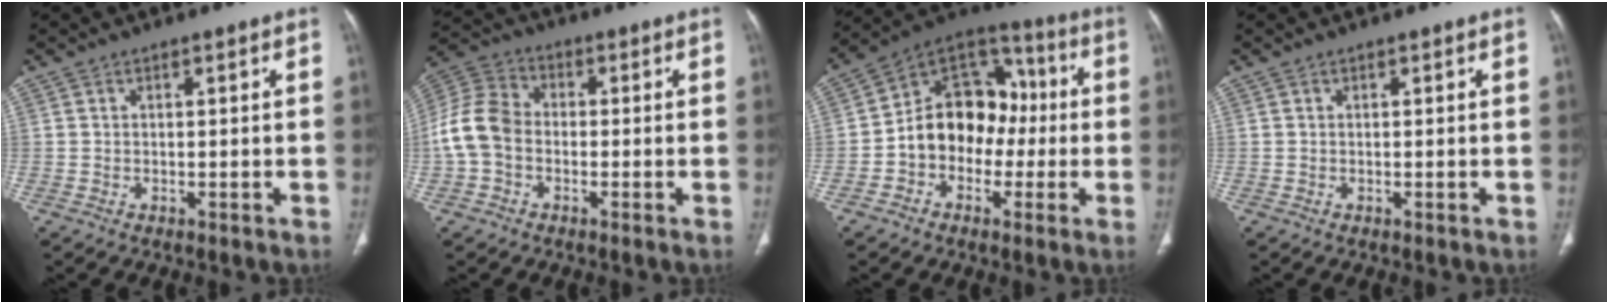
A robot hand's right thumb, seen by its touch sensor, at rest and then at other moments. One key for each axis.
{"total": 8.9, "fx": -1.0, "fy": 7.4, "fz": 4.9, "tx": -0.106, "ty": 0.030, "tz": -0.035}
{"total": 14.4, "fx": -1.5, "fy": 11.9, "fz": 7.9, "tx": -0.080, "ty": 0.049, "tz": -0.037}
{"total": 0.0}